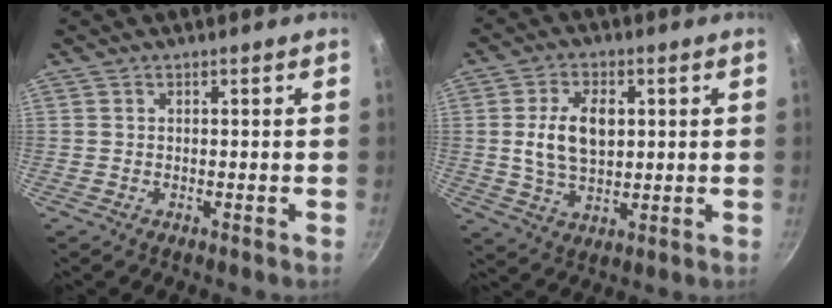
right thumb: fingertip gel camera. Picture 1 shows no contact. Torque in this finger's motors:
{"motor_torque": [-0.07, 0.17, 0.51, -0.35, 0.25]}